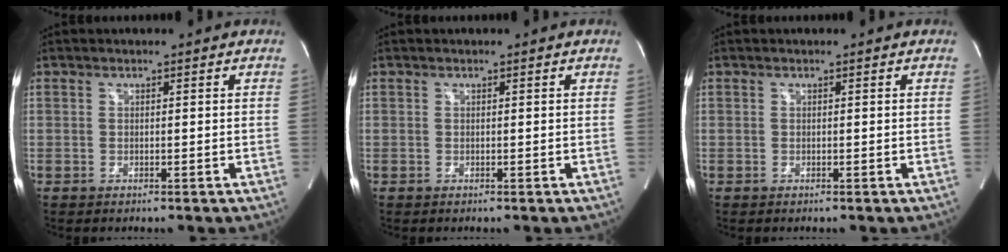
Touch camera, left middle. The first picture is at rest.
{"total": 0.0}
{"total": 0.0}